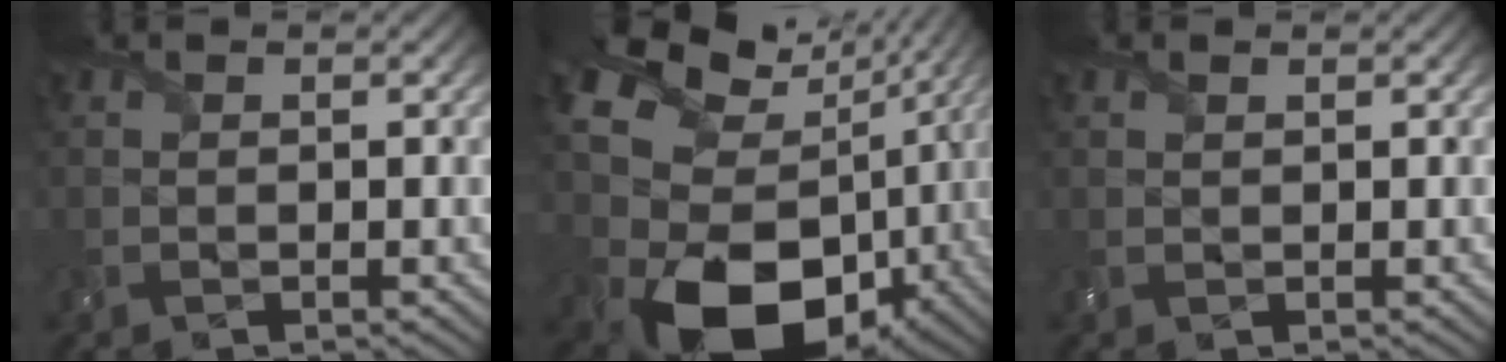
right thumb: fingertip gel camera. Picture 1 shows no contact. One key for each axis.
{"total": 18.5, "fx": -1.1, "fy": 14.3, "fz": 11.7, "tx": -0.238, "ty": -0.055, "tz": 0.016}
{"total": 0.5, "fx": 0.4, "fy": 0.3, "fz": 0.3, "tx": -0.012, "ty": 0.000, "tz": 0.008}